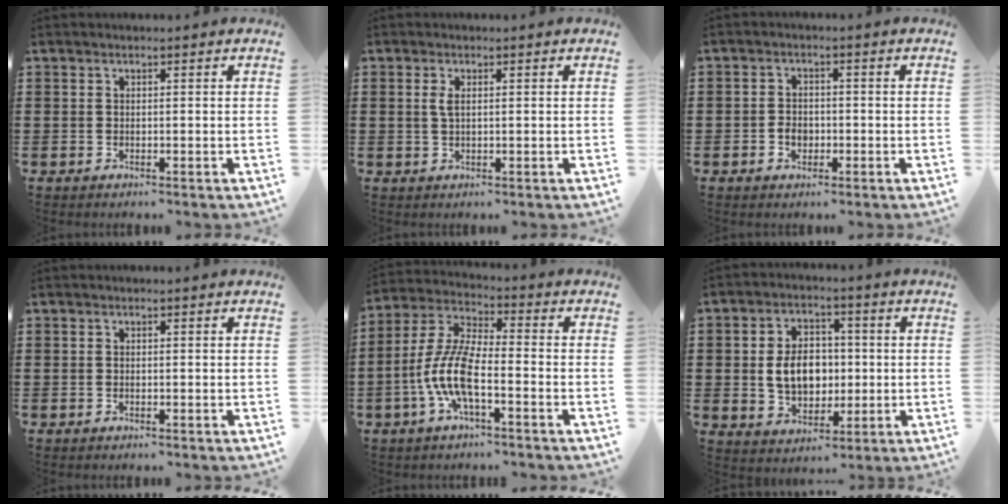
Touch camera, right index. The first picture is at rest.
{"total": 1.5, "force": [0.4, 0.5, 1.4], "torque": [-0.029, 0.003, 0.006]}
{"total": 2.3, "force": [-0.8, 1.6, 1.3], "torque": [-0.029, 0.000, -0.016]}
{"total": 0.0}
{"total": 9.0, "force": [-3.3, 2.7, 8.0], "torque": [-0.196, -0.014, -0.070]}
{"total": 7.5, "force": [-0.1, 5.5, 5.0], "torque": [-0.096, 0.008, -0.006]}